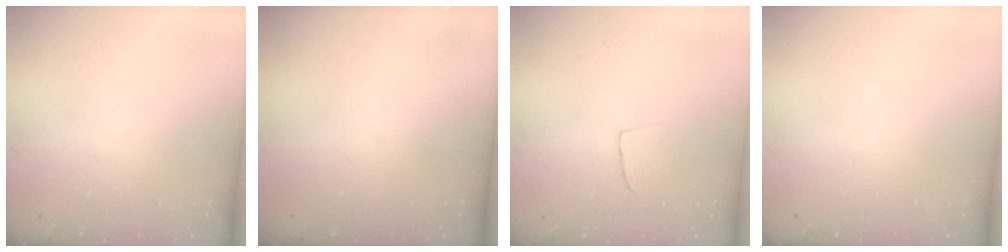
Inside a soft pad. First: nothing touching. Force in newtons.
{"total": 0.0}
{"total": 2.9, "press": 2.9, "slide": 0.2}
{"total": 0.0}